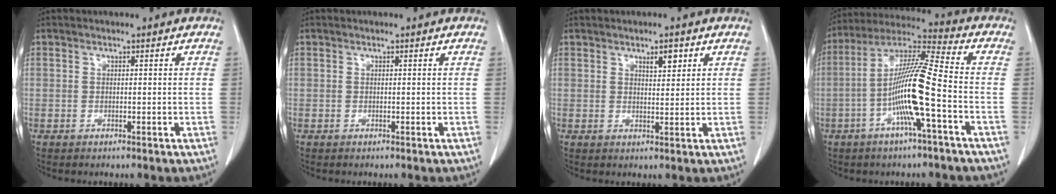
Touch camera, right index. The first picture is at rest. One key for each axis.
{"total": 0.0}
{"total": 2.6, "fx": 1.5, "fy": 0.9, "fz": 2.0, "tx": -0.033, "ty": -0.003, "tz": 0.025}
{"total": 13.2, "fx": -3.7, "fy": -0.1, "fz": 12.7, "tx": -0.245, "ty": 0.009, "tz": -0.077}